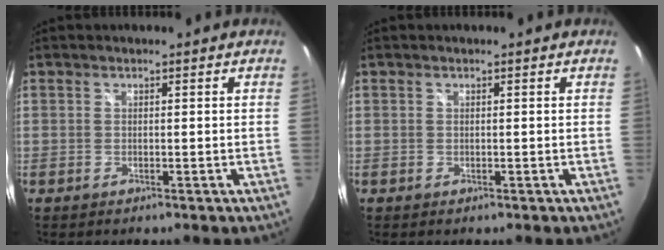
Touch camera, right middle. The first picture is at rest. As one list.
[{"total": 0.0}]